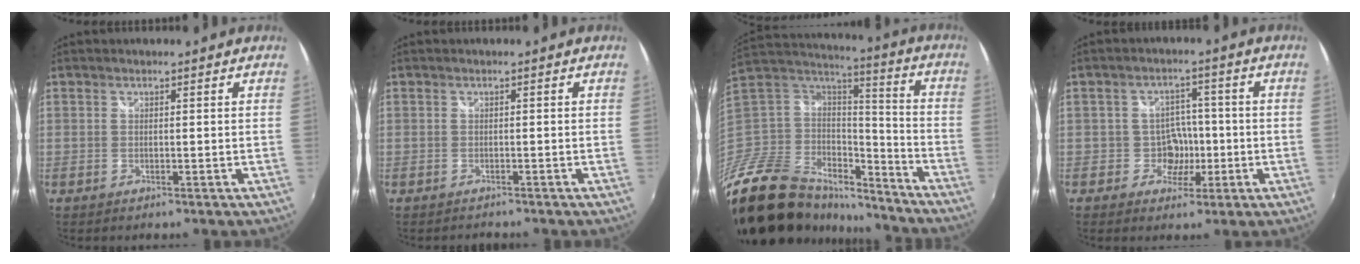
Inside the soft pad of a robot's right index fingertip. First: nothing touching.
{"total": 1.6, "force": [-1.5, 0.0, 0.1], "torque": [-0.006, -0.008, -0.021]}
{"total": 27.7, "force": [-18.8, 14.9, 13.7], "torque": [-0.298, 0.020, -0.296]}
{"total": 4.5, "force": [-1.4, 4.2, 0.9], "torque": [-0.016, 0.017, -0.016]}